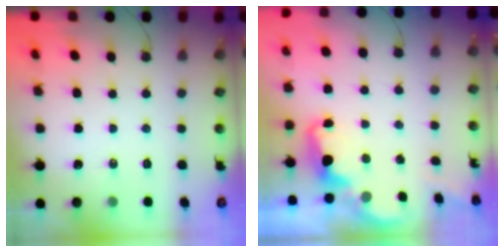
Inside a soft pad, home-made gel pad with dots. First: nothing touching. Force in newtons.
{"total": 2.3, "press": 2.2, "slide": 0.7}